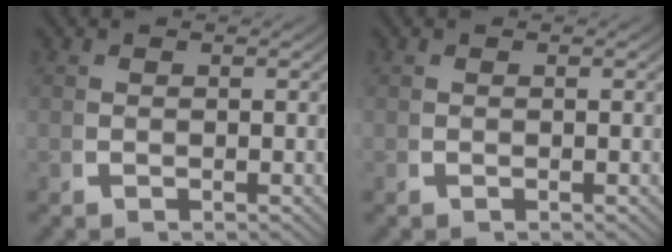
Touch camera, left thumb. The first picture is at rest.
{"total": 0.0}